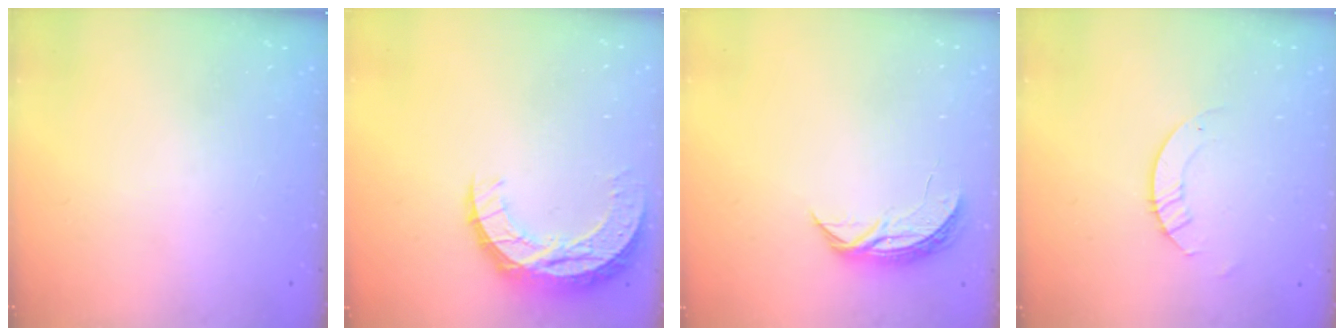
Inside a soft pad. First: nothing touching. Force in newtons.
{"total": 10.9, "press": 10.9, "slide": 0.7}
{"total": 5.8, "press": 5.8, "slide": 0.6}
{"total": 2.9, "press": 2.9, "slide": 0.3}